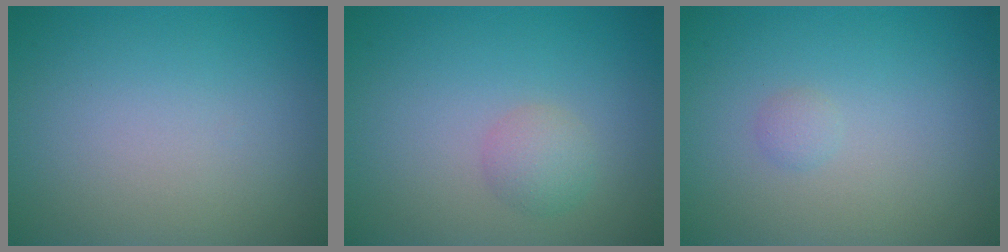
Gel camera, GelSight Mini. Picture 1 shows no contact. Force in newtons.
{"total": 1.8, "press": 1.8, "slide": 0.0}
{"total": 0.6, "press": 0.6, "slide": 0.0}